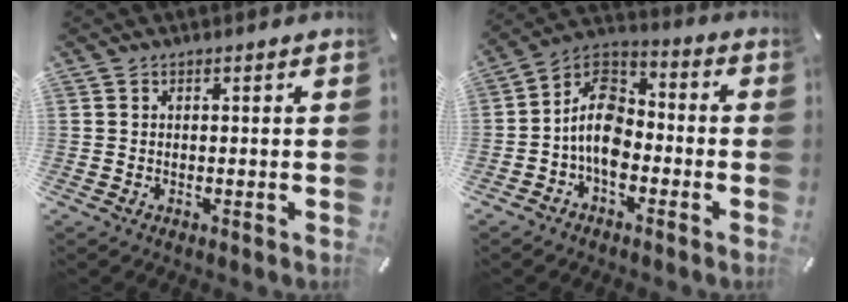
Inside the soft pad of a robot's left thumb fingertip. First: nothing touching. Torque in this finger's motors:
{"motor_torque": [0.09, 1.01, 0.77, -0.44, 0.39]}